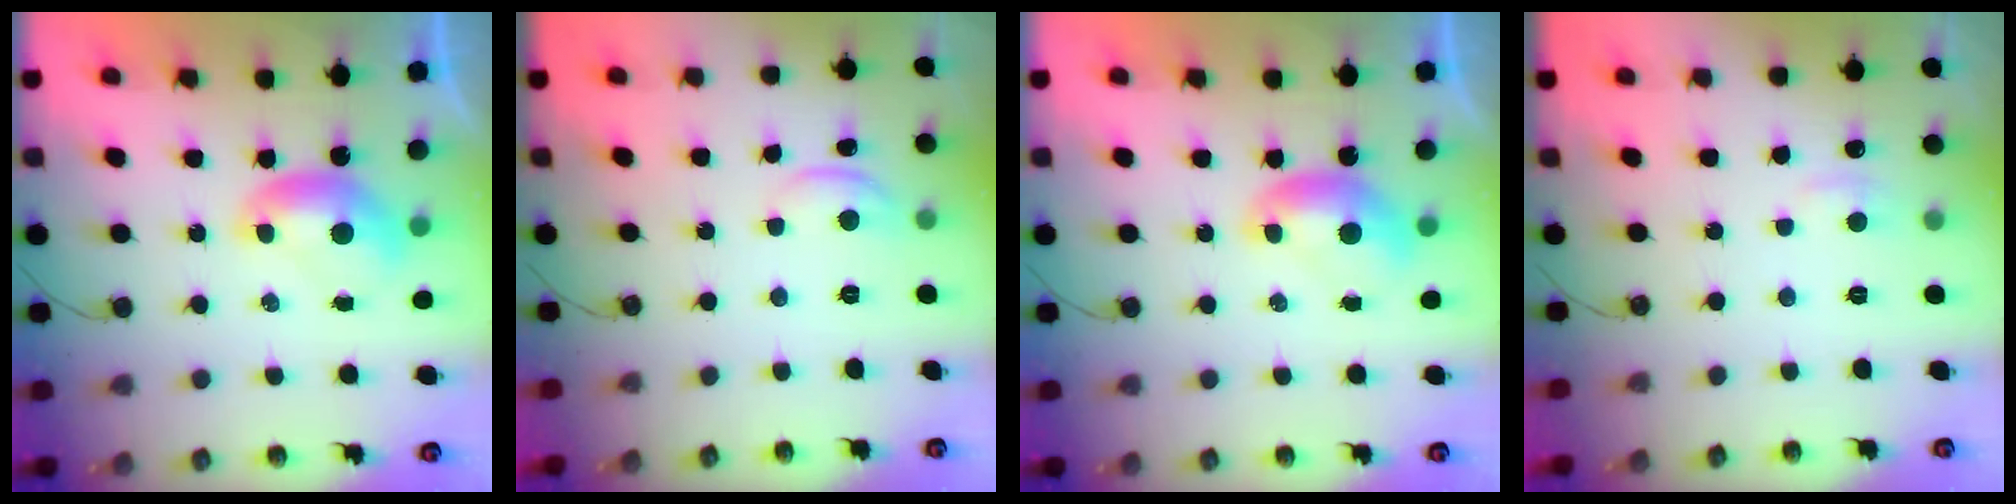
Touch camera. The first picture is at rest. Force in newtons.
{"total": 2.3, "press": 2.2, "slide": 0.4}
{"total": 0.0}
{"total": 2.5, "press": 2.4, "slide": 0.5}